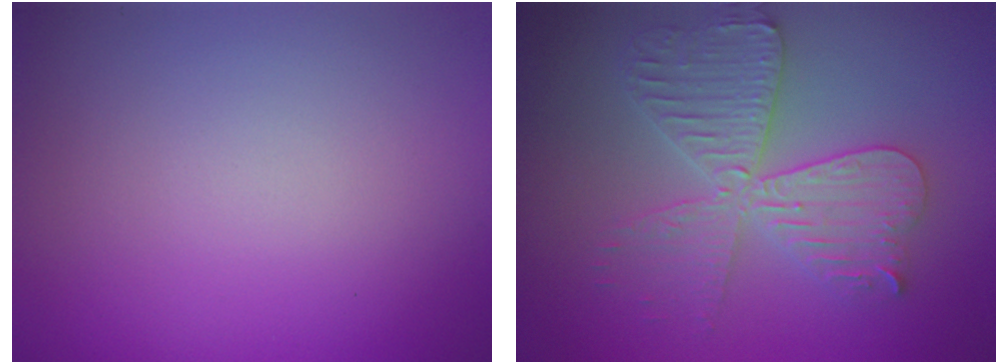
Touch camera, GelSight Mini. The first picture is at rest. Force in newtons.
{"total": 4.8, "press": 4.7, "slide": 0.7}